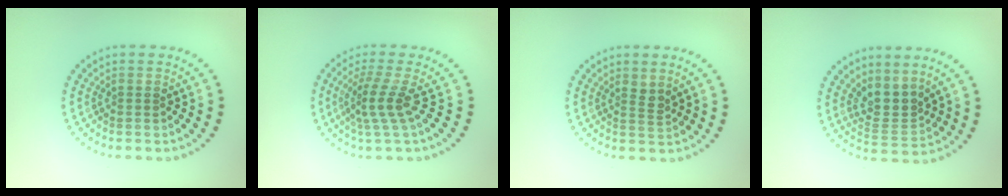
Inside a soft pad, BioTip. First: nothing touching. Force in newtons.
{"total": 2.9, "press": 2.0, "slide": 2.1}
{"total": 1.2, "press": 0.9, "slide": 0.8}
{"total": 2.8, "press": 2.0, "slide": 1.9}